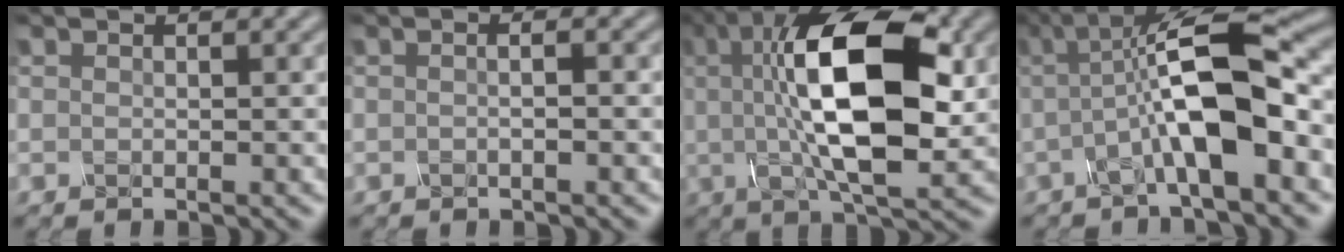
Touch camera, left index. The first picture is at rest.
{"total": 1.8, "force": [0.0, 0.8, 1.6], "torque": [-0.009, -0.006, -0.017]}
{"total": 12.6, "force": [1.7, 4.7, 11.6], "torque": [-0.190, 0.010, 0.023]}
{"total": 9.0, "force": [-0.7, 2.2, 8.7], "torque": [-0.139, 0.016, -0.020]}